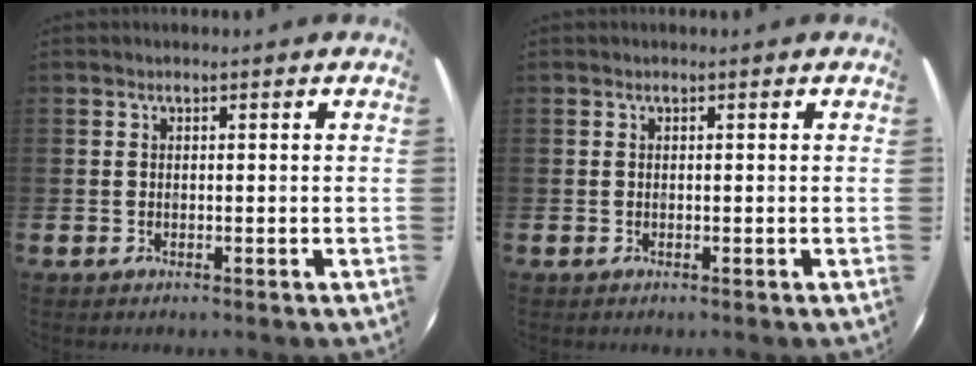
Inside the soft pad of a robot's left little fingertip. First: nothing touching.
{"total": 0.0}